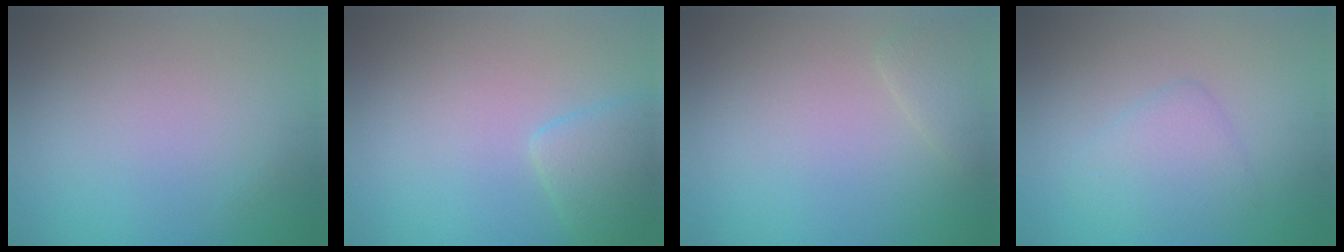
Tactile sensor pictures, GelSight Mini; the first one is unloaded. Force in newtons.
{"total": 2.6, "press": 2.6, "slide": 0.2}
{"total": 1.3, "press": 1.3, "slide": 0.2}
{"total": 2.6, "press": 2.6, "slide": 0.3}